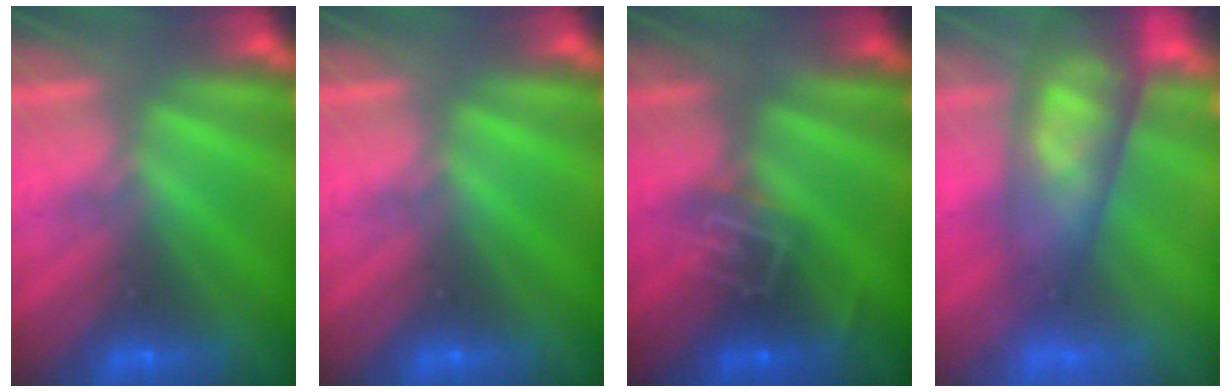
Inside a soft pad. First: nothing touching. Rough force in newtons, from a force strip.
{"total": 0.0}
{"total": 2.7}
{"total": 10.8}